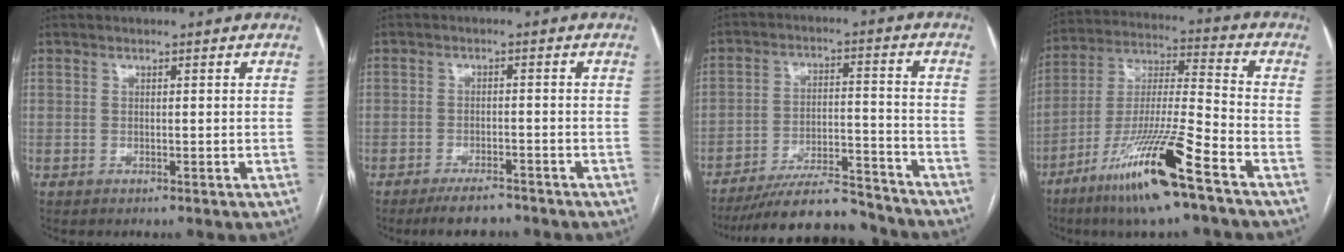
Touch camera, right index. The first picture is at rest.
{"total": 4.6, "force": [-4.0, 1.4, 1.9], "torque": [-0.032, -0.004, -0.063]}
{"total": 15.4, "force": [-14.1, 2.6, 5.6], "torque": [-0.094, 0.013, -0.224]}
{"total": 17.1, "force": [-10.1, 0.4, 13.9], "torque": [-0.289, -0.036, -0.186]}